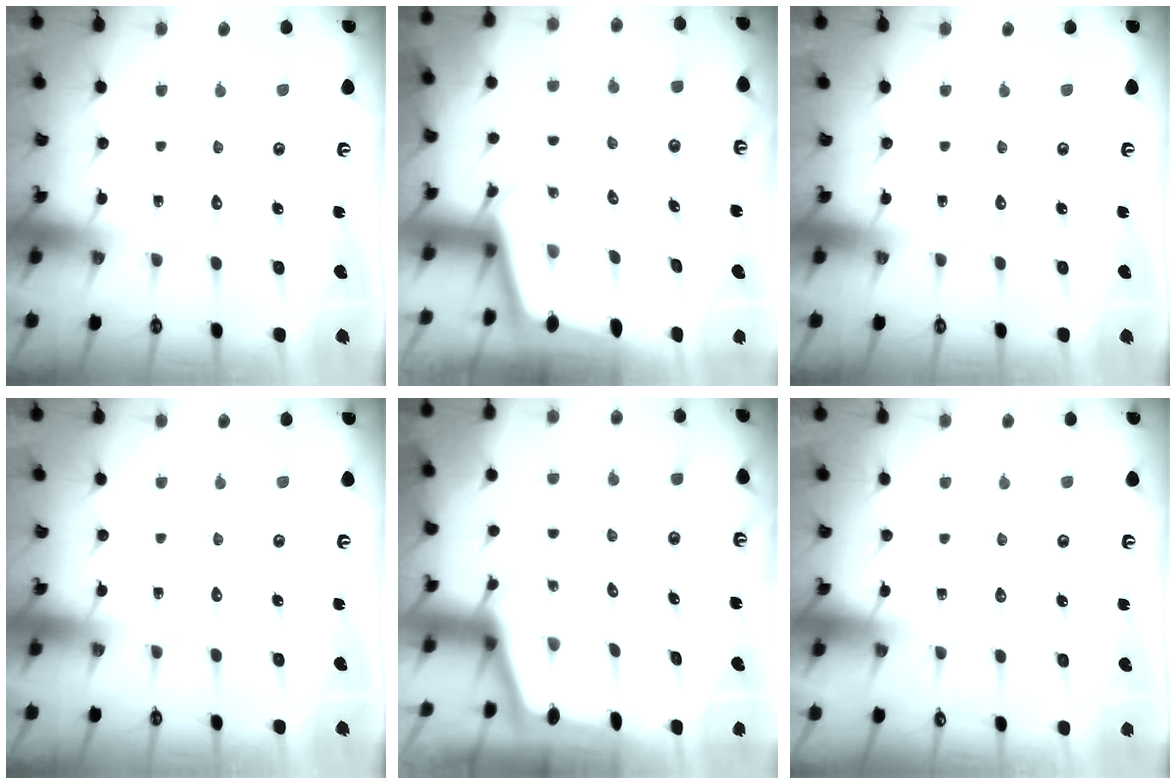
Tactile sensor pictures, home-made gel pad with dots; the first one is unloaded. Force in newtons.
{"total": 2.5, "press": 2.5, "slide": 0.1}
{"total": 0.0}
{"total": 0.0}
{"total": 2.2, "press": 2.2, "slide": 0.3}
{"total": 1.7, "press": 1.7, "slide": 0.4}